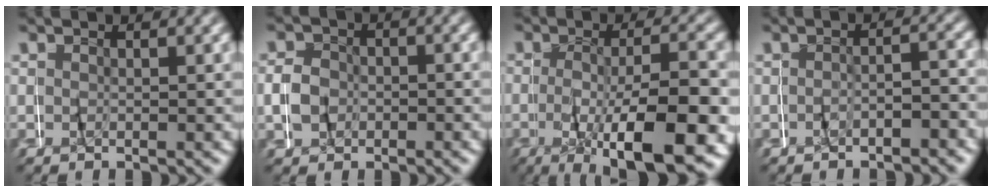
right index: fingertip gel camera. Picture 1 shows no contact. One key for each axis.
{"total": 2.7, "fx": -0.7, "fy": 2.6, "fz": 0.3, "tx": -0.010, "ty": 0.003, "tz": -0.016}
{"total": 9.4, "fx": -3.7, "fy": 3.1, "fz": 8.0, "tx": -0.119, "ty": -0.010, "tz": -0.051}
{"total": 2.0, "fx": -2.0, "fy": 0.5, "fz": 0.1, "tx": 0.006, "ty": 0.014, "tz": -0.043}